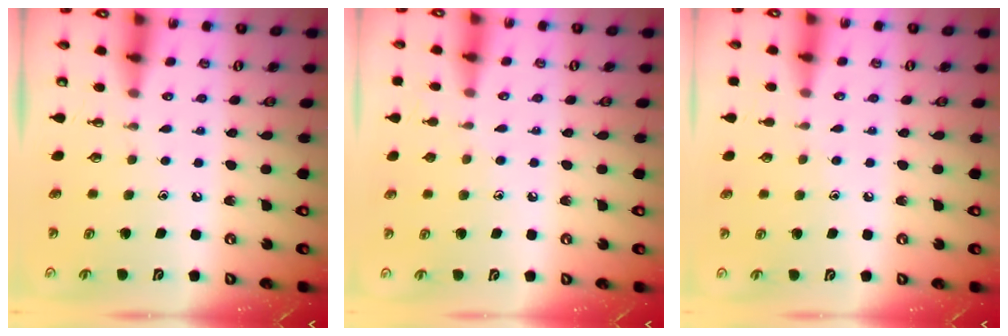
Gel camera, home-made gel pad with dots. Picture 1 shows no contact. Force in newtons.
{"total": 5.6, "press": 5.6, "slide": 0.6}
{"total": 4.6, "press": 4.6, "slide": 0.5}